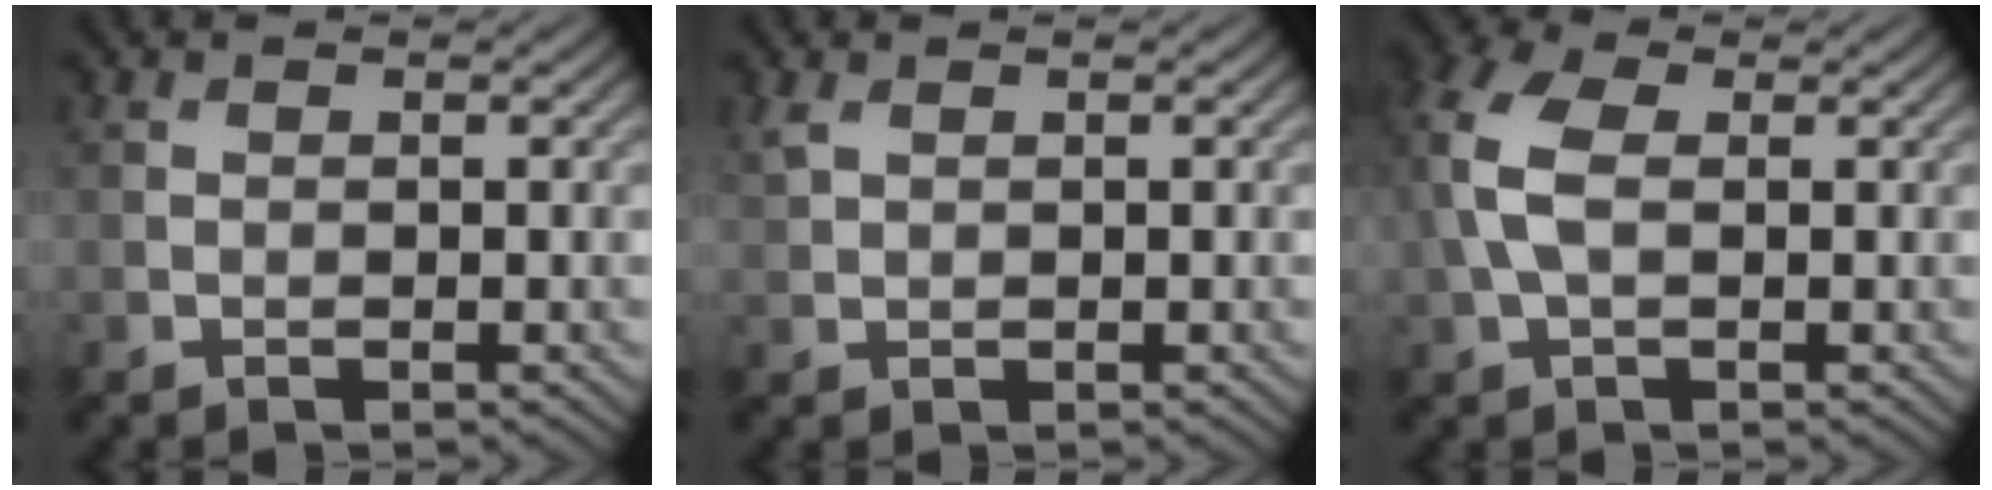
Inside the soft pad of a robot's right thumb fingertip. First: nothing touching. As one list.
[{"total": 1.7, "force": [1.0, 0.9, 1.0], "torque": [-0.033, 0.003, 0.025]}, {"total": 6.6, "force": [0.8, 3.9, 5.3], "torque": [-0.153, 0.016, 0.005]}]